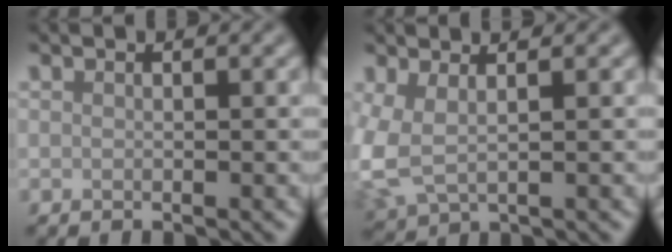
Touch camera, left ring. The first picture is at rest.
{"total": 3.7, "force": [0.6, 1.9, 3.1], "torque": [-0.087, -0.007, 0.010]}